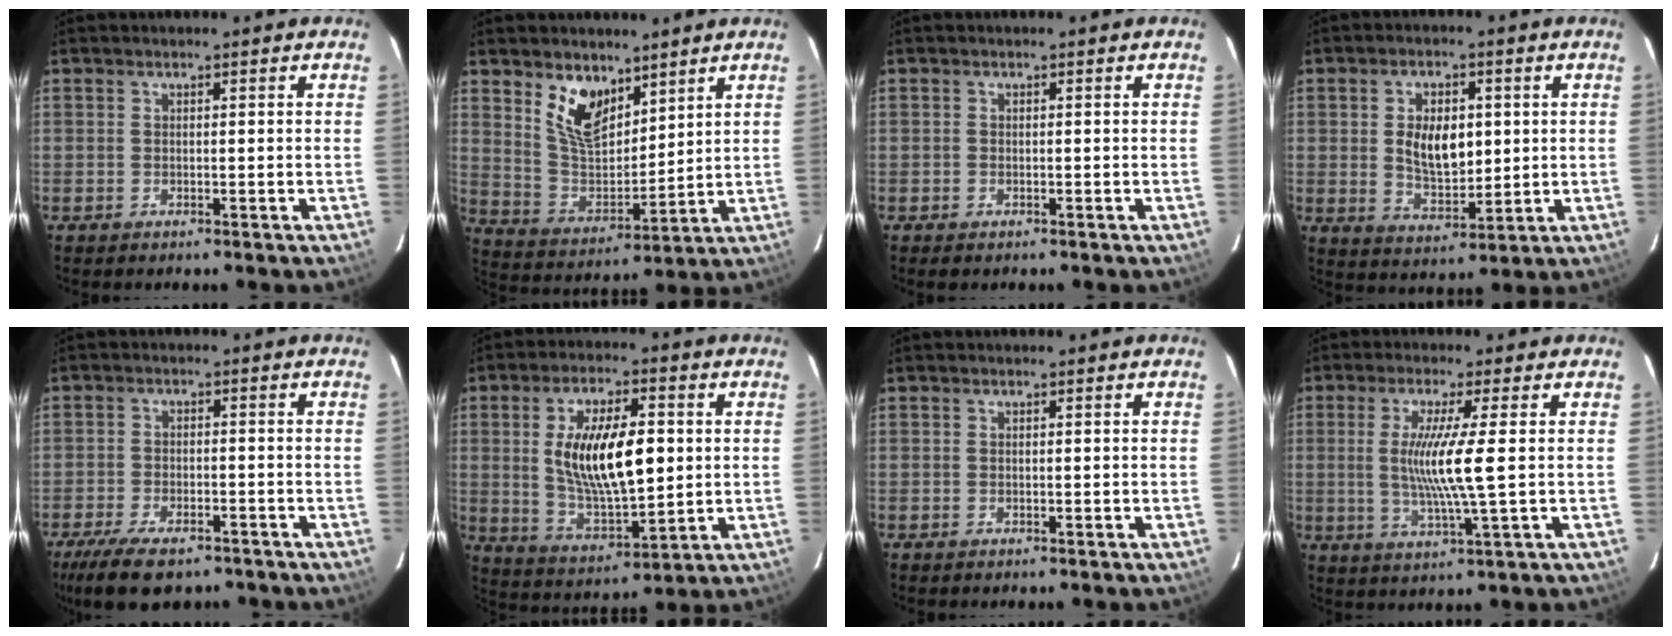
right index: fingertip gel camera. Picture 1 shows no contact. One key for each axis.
{"total": 11.0, "fx": 6.8, "fy": 5.8, "fz": 6.3, "tx": -0.119, "ty": 0.001, "tz": 0.140}
{"total": 0.9, "fx": -0.6, "fy": 0.5, "fz": 0.3, "tx": -0.006, "ty": -0.002, "tz": -0.011}
{"total": 9.1, "fx": 1.1, "fy": 5.2, "fz": 7.4, "tx": -0.135, "ty": 0.002, "tz": 0.030}
{"total": 12.2, "fx": -9.0, "fy": 4.8, "fz": 6.7, "tx": -0.157, "ty": -0.028, "tz": -0.150}
{"total": 16.3, "fx": 1.9, "fy": 6.6, "fz": 14.8, "tx": -0.267, "ty": -0.003, "tz": 0.045}
{"total": 0.0}
{"total": 9.0, "fx": 0.5, "fy": -0.7, "fz": 8.9, "tx": -0.170, "ty": -0.016, "tz": 0.011}